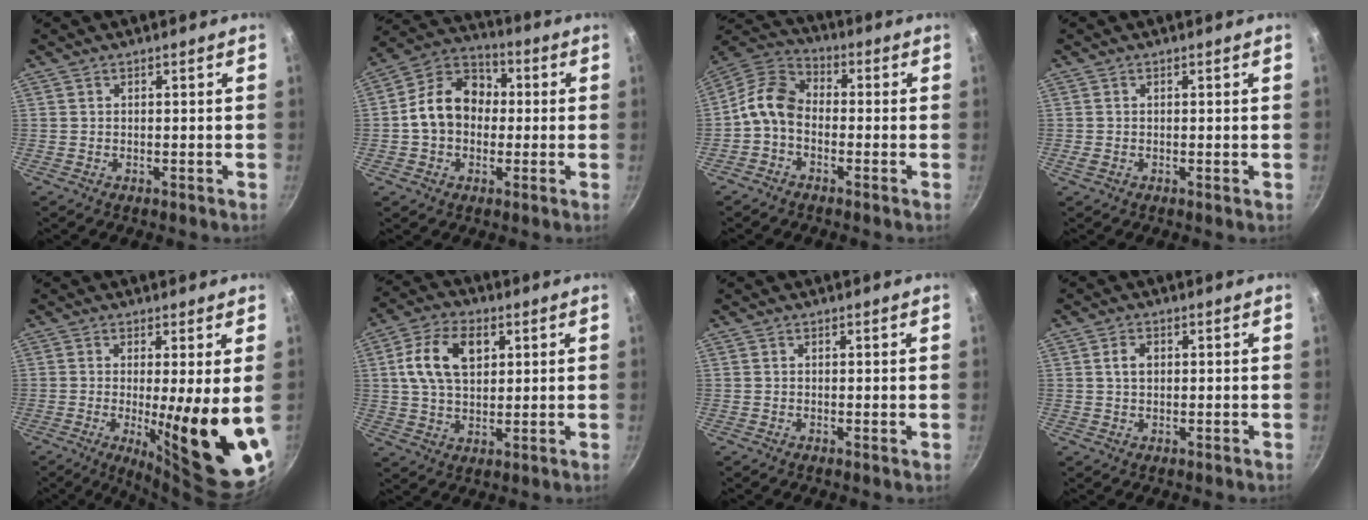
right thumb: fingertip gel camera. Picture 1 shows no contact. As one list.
[{"total": 13.1, "force": [0.0, 10.3, 8.0], "torque": [-0.096, 0.035, -0.021]}, {"total": 8.5, "force": [-2.1, 6.1, 5.6], "torque": [-0.101, 0.041, -0.062]}, {"total": 0.6, "force": [-0.1, 0.4, 0.5], "torque": [-0.011, -0.002, -0.004]}, {"total": 15.3, "force": [-1.2, 2.2, 15.1], "torque": [-0.203, -0.034, -0.010]}, {"total": 11.7, "force": [3.2, 7.5, 8.3], "torque": [-0.140, 0.007, 0.051]}, {"total": 0.0}, {"total": 2.8, "force": [0.6, 2.0, 1.9], "torque": [-0.026, 0.004, 0.010]}]